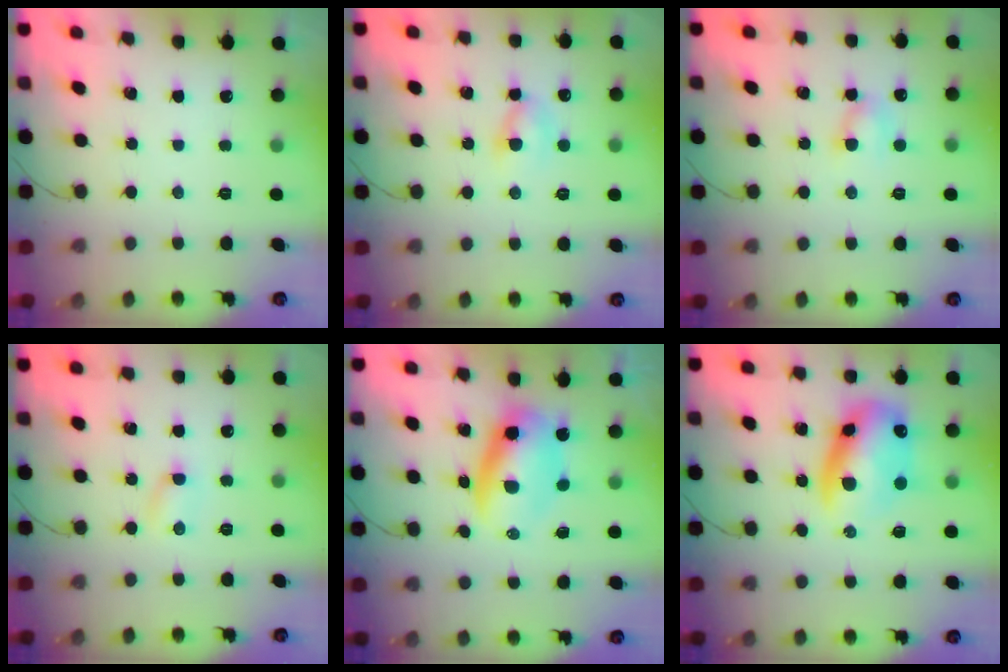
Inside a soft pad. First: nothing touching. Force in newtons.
{"total": 3.3, "press": 3.0, "slide": 1.3}
{"total": 4.6, "press": 4.5, "slide": 0.8}
{"total": 2.4, "press": 2.3, "slide": 0.7}
{"total": 8.5, "press": 8.2, "slide": 2.0}
{"total": 12.9, "press": 12.5, "slide": 3.1}